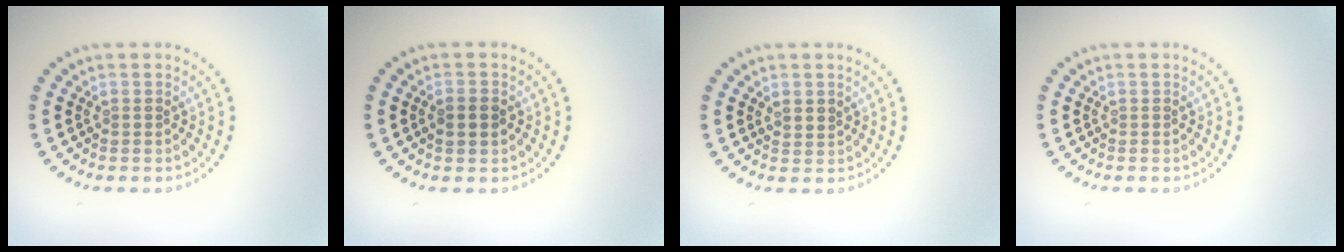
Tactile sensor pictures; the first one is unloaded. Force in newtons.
{"total": 1.5, "press": 1.5, "slide": 0.1}
{"total": 1.2, "press": 1.0, "slide": 0.6}
{"total": 0.0}